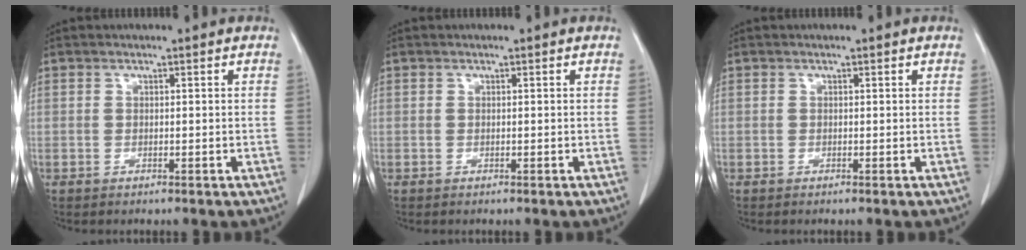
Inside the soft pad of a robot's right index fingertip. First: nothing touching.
{"total": 0.0}
{"total": 0.0}